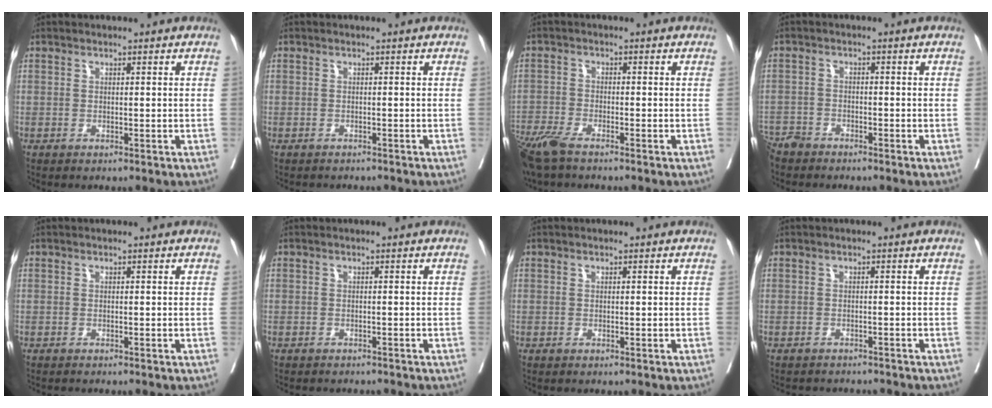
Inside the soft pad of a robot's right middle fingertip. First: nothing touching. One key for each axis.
{"total": 2.3, "fx": -2.1, "fy": 0.9, "fz": 0.1, "tx": -0.009, "ty": -0.004, "tz": -0.032}
{"total": 7.2, "fx": -5.5, "fy": 1.6, "fz": 4.4, "tx": -0.089, "ty": -0.017, "tz": -0.105}
{"total": 3.4, "fx": -3.2, "fy": 1.0, "fz": 0.3, "tx": -0.004, "ty": -0.006, "tz": -0.064}
{"total": 1.3, "fx": -1.2, "fy": 0.1, "fz": 0.4, "tx": -0.013, "ty": -0.004, "tz": -0.017}
{"total": 4.1, "fx": -3.9, "fy": 1.1, "fz": 0.9, "tx": -0.014, "ty": -0.005, "tz": -0.049}
{"total": 0.0}
{"total": 4.6, "fx": -4.5, "fy": 1.2, "fz": 0.4, "tx": -0.004, "ty": -0.007, "tz": -0.058}